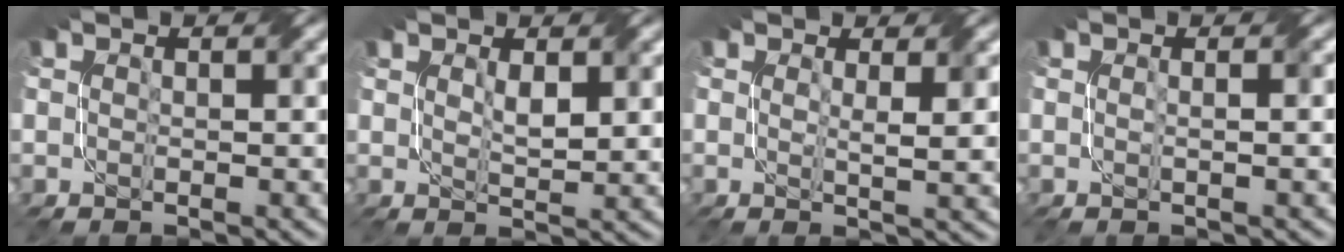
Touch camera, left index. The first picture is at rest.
{"total": 2.0, "force": [0.8, 0.6, 1.7], "torque": [-0.035, -0.002, 0.021]}
{"total": 2.5, "force": [0.9, 0.4, 2.4], "torque": [-0.033, -0.005, 0.012]}
{"total": 1.7, "force": [0.2, 0.6, 1.6], "torque": [-0.017, 0.001, -0.011]}